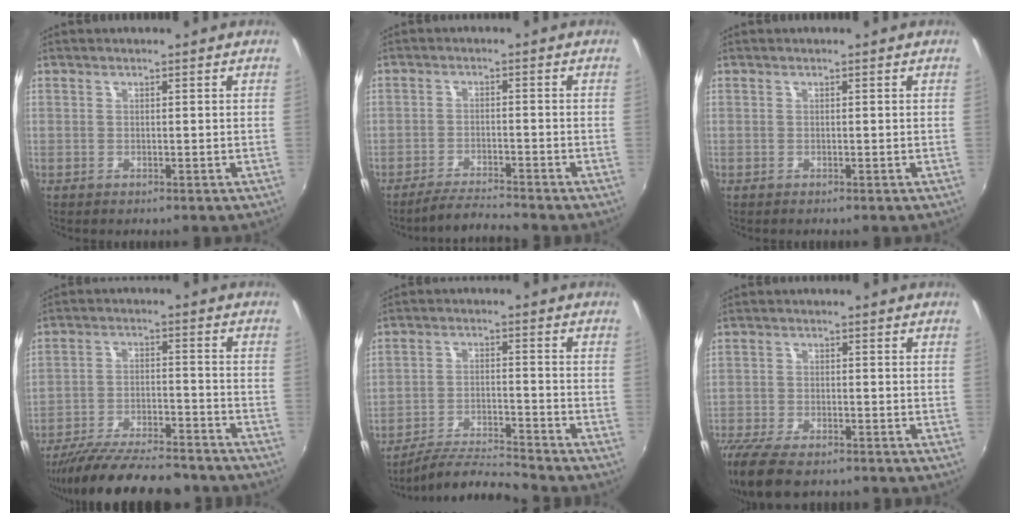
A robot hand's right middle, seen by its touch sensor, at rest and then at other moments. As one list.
[{"total": 4.4, "force": [-4.3, -0.1, 0.9], "torque": [-0.039, -0.001, -0.077]}, {"total": 0.0}, {"total": 19.9, "force": [-17.3, 4.1, 9.1], "torque": [-0.177, -0.034, -0.258]}, {"total": 7.5, "force": [-7.3, -0.8, 1.4], "torque": [-0.045, 0.008, -0.132]}, {"total": 12.3, "force": [-9.6, 4.2, 6.6], "torque": [-0.163, -0.043, -0.173]}]